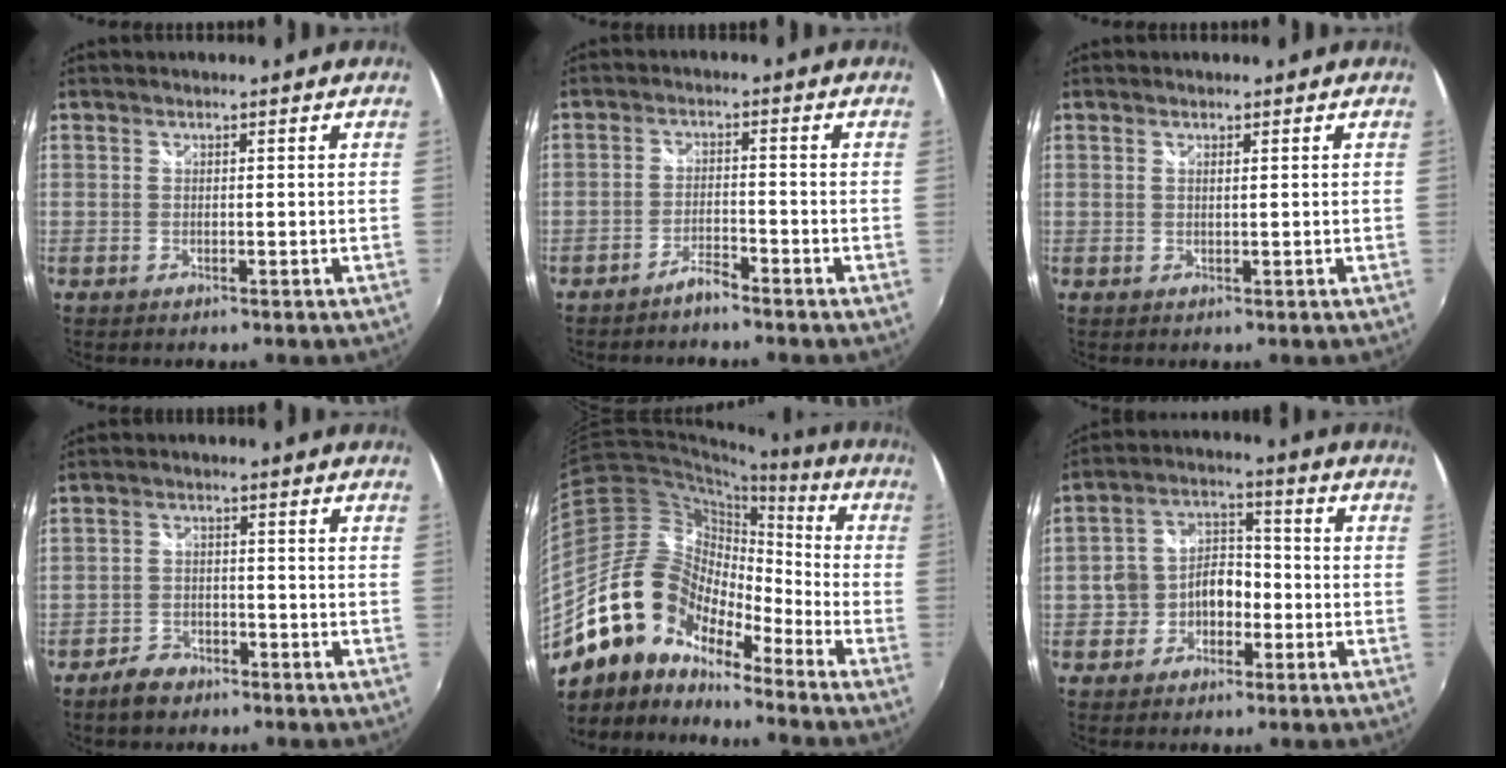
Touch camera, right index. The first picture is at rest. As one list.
[{"total": 2.9, "force": [-2.6, 0.3, 1.1], "torque": [-0.035, 0.002, -0.050]}, {"total": 0.6, "force": [0.4, 0.0, 0.4], "torque": [-0.009, 0.001, 0.006]}, {"total": 4.8, "force": [-3.8, 2.7, 1.3], "torque": [-0.043, 0.010, -0.065]}, {"total": 17.5, "force": [-12.8, 9.1, 7.7], "torque": [-0.144, 0.008, -0.254]}, {"total": 7.5, "force": [-2.8, 5.9, 3.6], "torque": [-0.068, 0.027, -0.043]}]